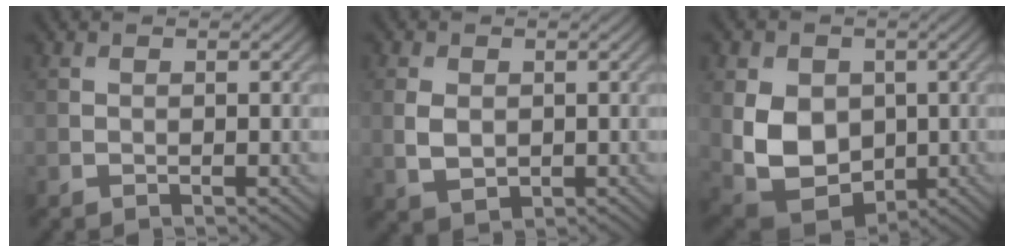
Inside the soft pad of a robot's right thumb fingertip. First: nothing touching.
{"total": 3.4, "force": [0.2, 2.5, 2.3], "torque": [-0.057, -0.004, 0.006]}
{"total": 10.2, "force": [-0.1, 7.8, 6.6], "torque": [-0.156, -0.015, -0.004]}